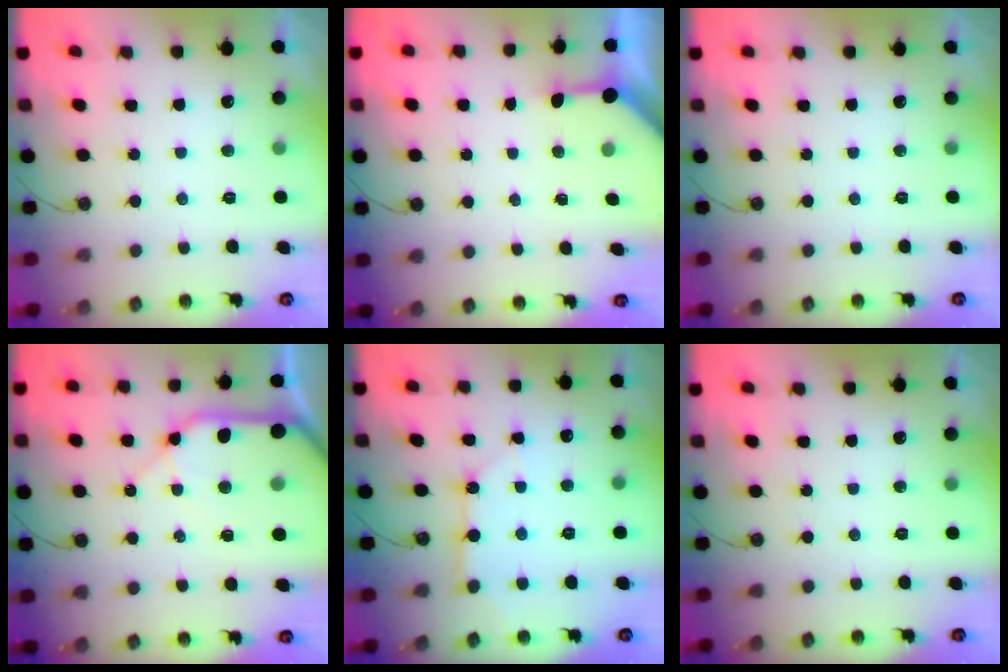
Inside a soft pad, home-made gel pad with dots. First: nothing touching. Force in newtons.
{"total": 3.3, "press": 3.3, "slide": 0.3}
{"total": 0.0}
{"total": 13.4, "press": 13.3, "slide": 1.7}
{"total": 5.2, "press": 5.1, "slide": 0.5}
{"total": 0.0}